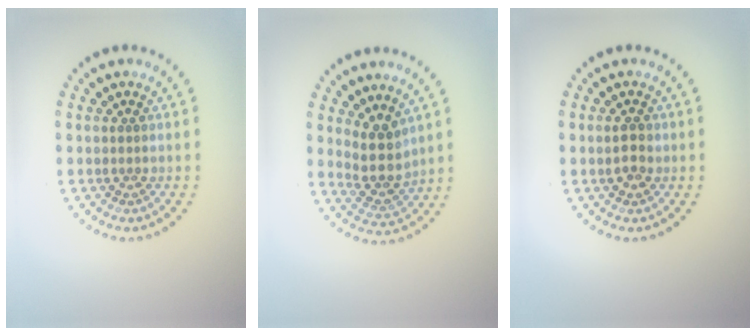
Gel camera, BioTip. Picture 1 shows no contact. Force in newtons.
{"total": 3.3, "press": 2.7, "slide": 1.9}
{"total": 2.0, "press": 2.0, "slide": 0.0}